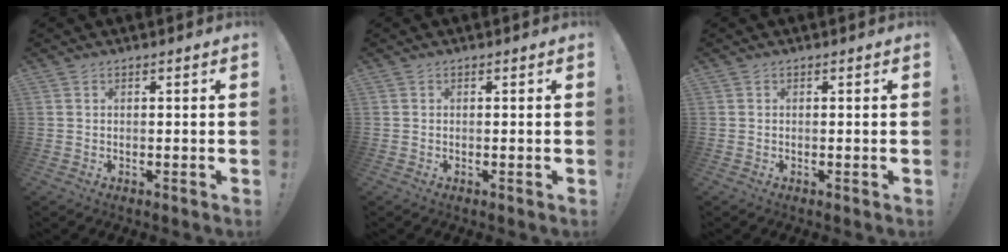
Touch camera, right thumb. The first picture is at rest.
{"total": 0.0}
{"total": 0.0}